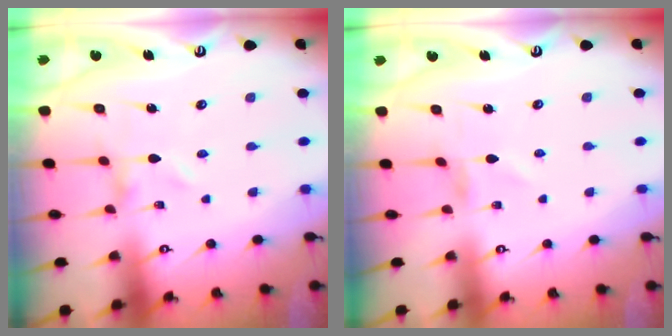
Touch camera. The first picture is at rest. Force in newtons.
{"total": 0.0}